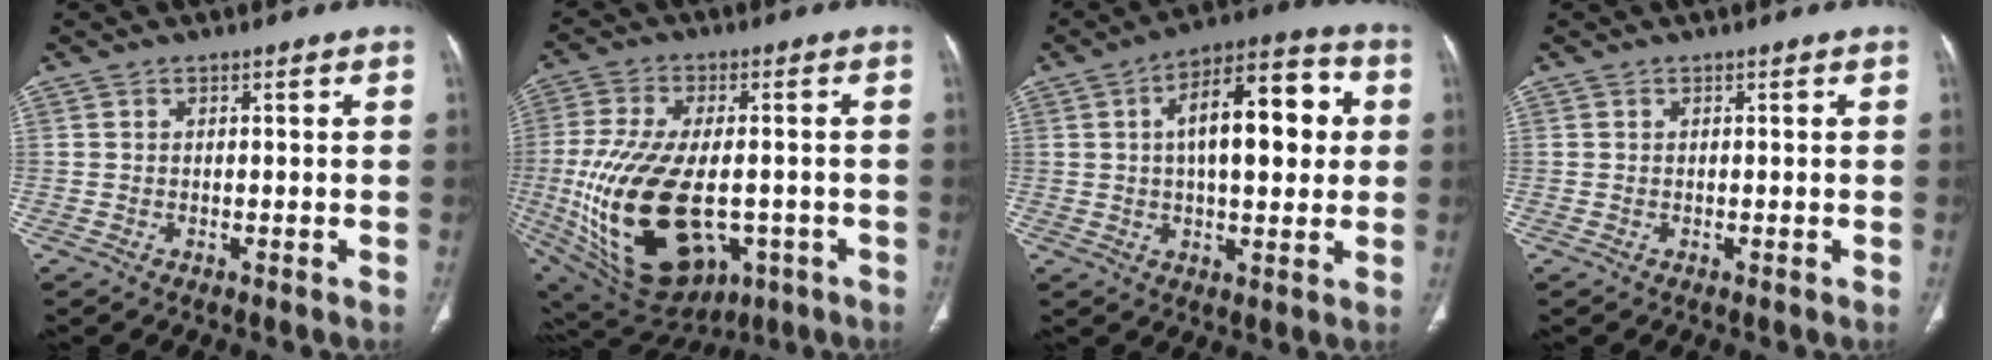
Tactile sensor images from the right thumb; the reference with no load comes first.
{"total": 25.4, "force": [-4.9, 14.1, 20.5], "torque": [-0.435, -0.020, -0.051]}
{"total": 16.8, "force": [3.0, 7.4, 14.8], "torque": [-0.195, 0.023, 0.038]}
{"total": 0.0}